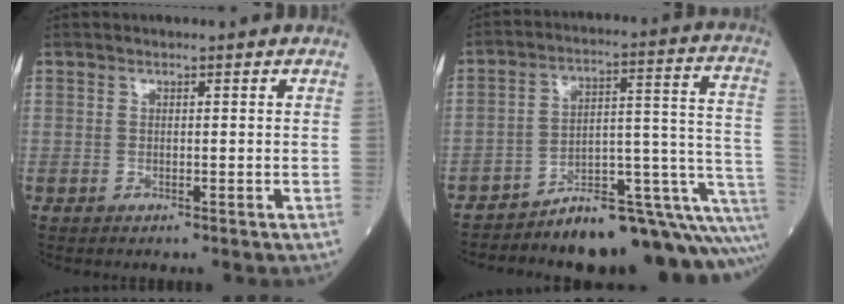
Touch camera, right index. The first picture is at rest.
{"total": 18.4, "force": [-15.8, 1.8, 9.2], "torque": [-0.046, 0.062, -0.222]}